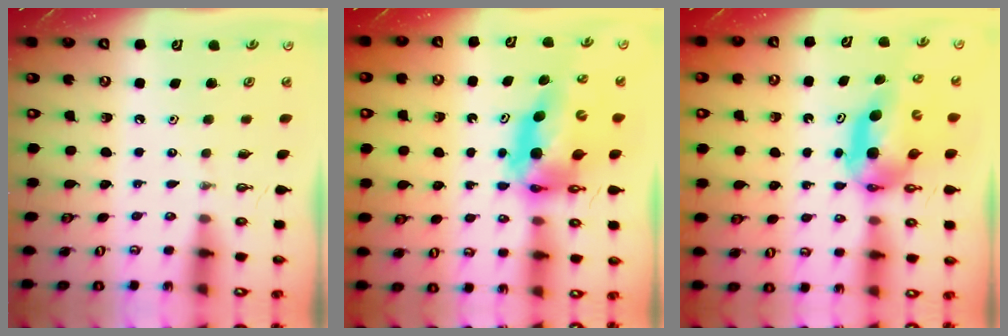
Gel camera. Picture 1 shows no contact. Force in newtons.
{"total": 12.1, "press": 12.1, "slide": 1.2}
{"total": 8.1, "press": 8.0, "slide": 1.0}